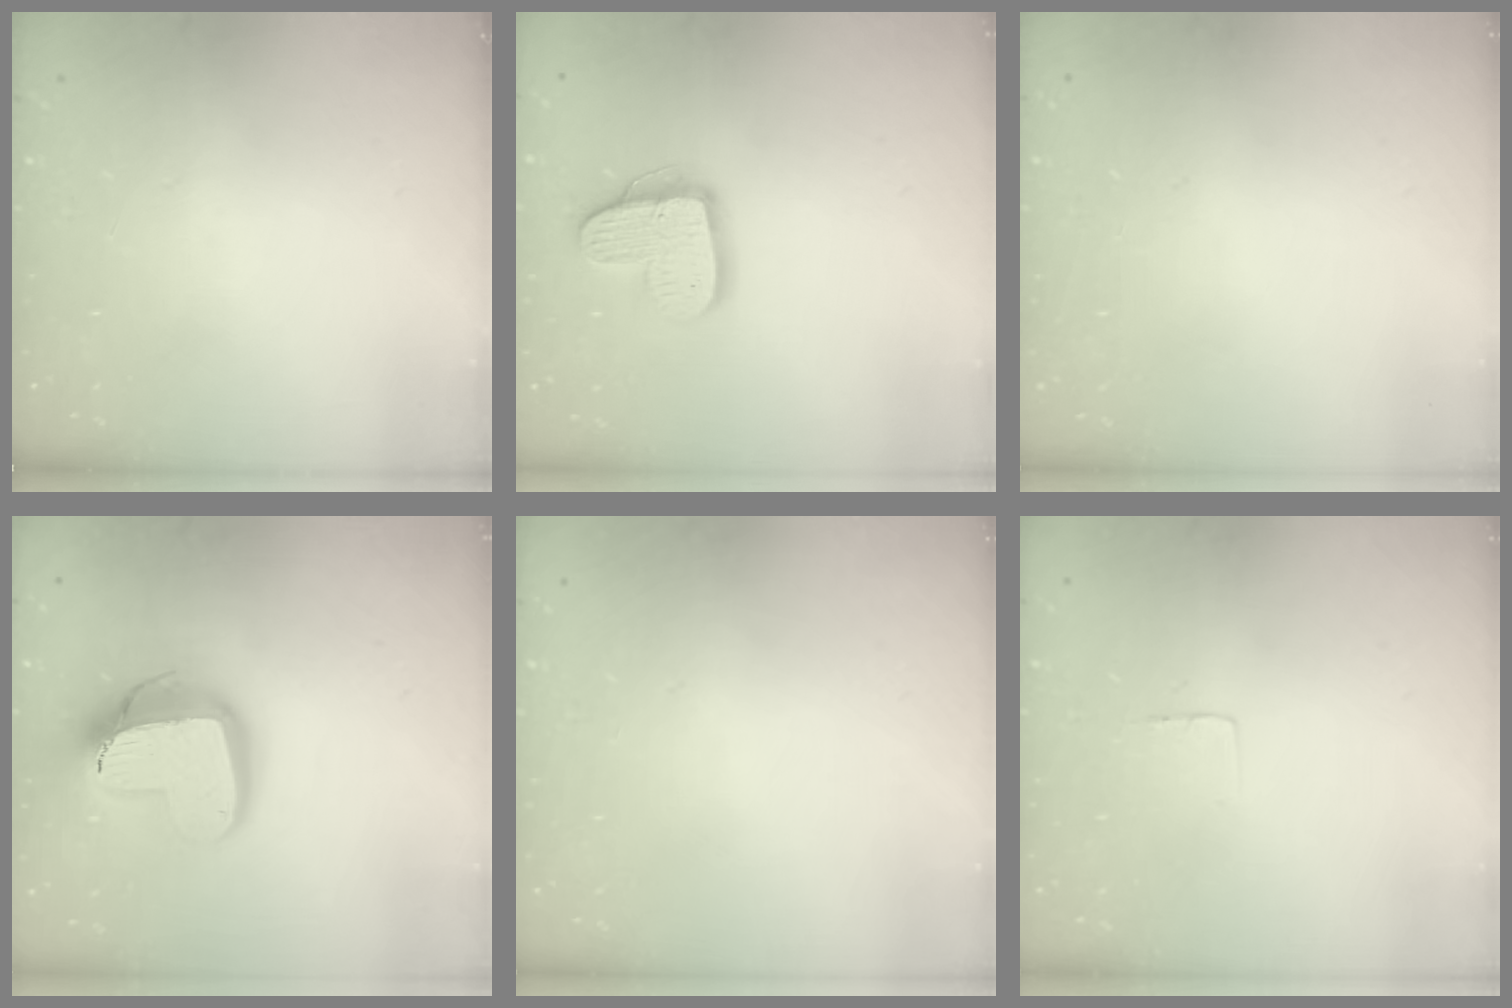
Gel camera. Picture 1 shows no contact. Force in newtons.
{"total": 14.1, "press": 14.0, "slide": 1.1}
{"total": 0.0}
{"total": 16.6, "press": 16.5, "slide": 1.6}
{"total": 0.0}
{"total": 2.3, "press": 2.3, "slide": 0.1}